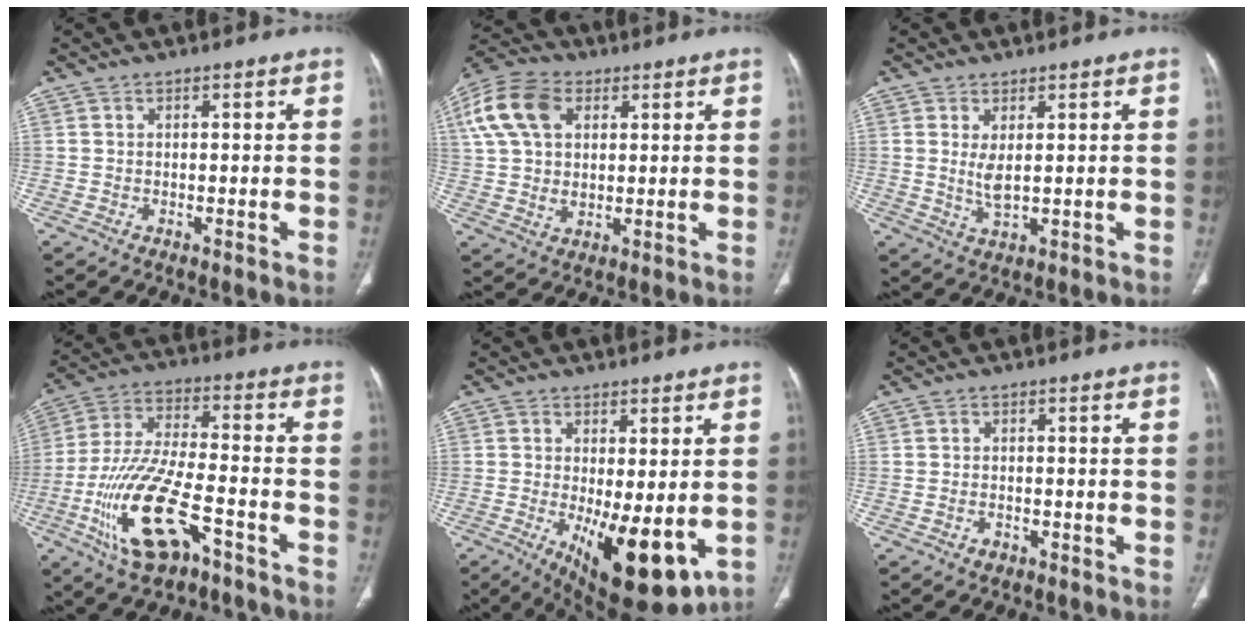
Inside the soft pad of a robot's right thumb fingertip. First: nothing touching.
{"total": 15.4, "force": [5.3, 10.3, 10.2], "torque": [-0.209, 0.006, 0.098]}
{"total": 3.6, "force": [0.8, 1.4, 3.2], "torque": [-0.064, -0.015, 0.026]}
{"total": 17.7, "force": [-7.9, 6.9, 14.2], "torque": [-0.294, 0.034, -0.138]}
{"total": 13.3, "force": [-2.9, 5.0, 12.0], "torque": [-0.177, -0.028, -0.025]}
{"total": 1.6, "force": [-0.9, 1.0, 0.7], "torque": [-0.012, 0.007, -0.014]}